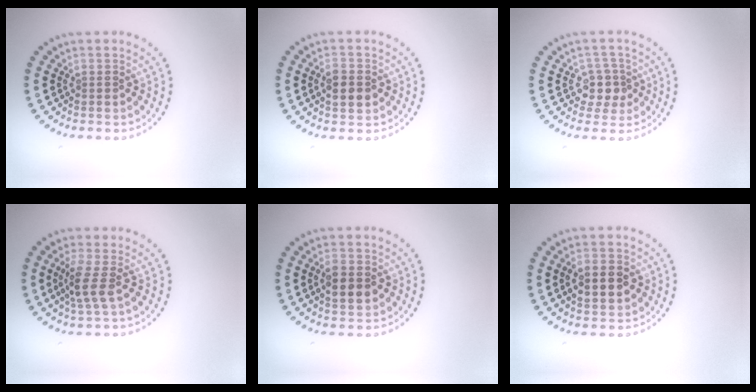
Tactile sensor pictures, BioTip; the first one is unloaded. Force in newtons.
{"total": 2.9, "press": 2.9, "slide": 0.1}
{"total": 2.5, "press": 2.1, "slide": 1.2}
{"total": 2.6, "press": 2.0, "slide": 1.6}
{"total": 2.7, "press": 2.7, "slide": 0.3}
{"total": 4.1, "press": 4.1, "slide": 0.2}